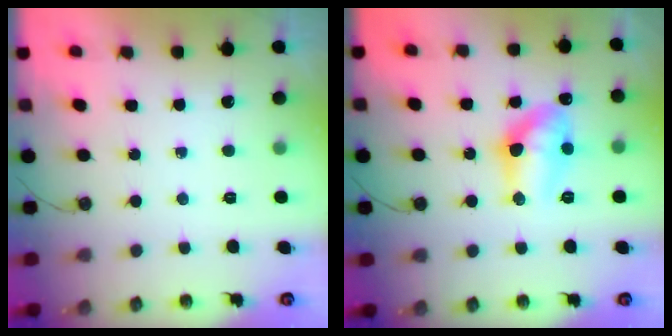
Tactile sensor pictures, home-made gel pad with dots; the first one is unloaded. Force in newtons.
{"total": 12.5, "press": 12.5, "slide": 0.6}